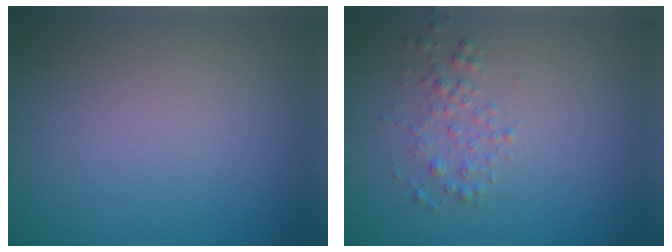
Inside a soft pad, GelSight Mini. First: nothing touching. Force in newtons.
{"total": 1.6, "press": 1.6, "slide": 0.0}